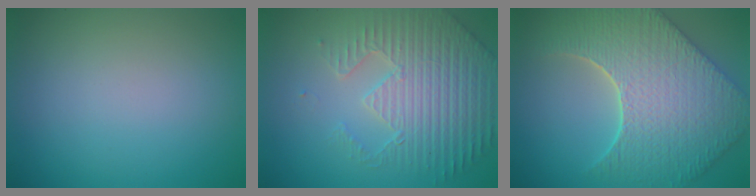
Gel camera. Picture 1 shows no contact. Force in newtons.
{"total": 5.6, "press": 4.9, "slide": 2.8}
{"total": 8.8, "press": 7.2, "slide": 5.0}